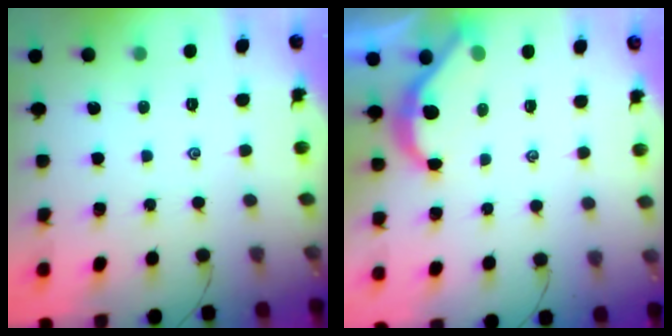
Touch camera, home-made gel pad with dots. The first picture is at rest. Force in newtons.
{"total": 4.2, "press": 4.2, "slide": 0.5}